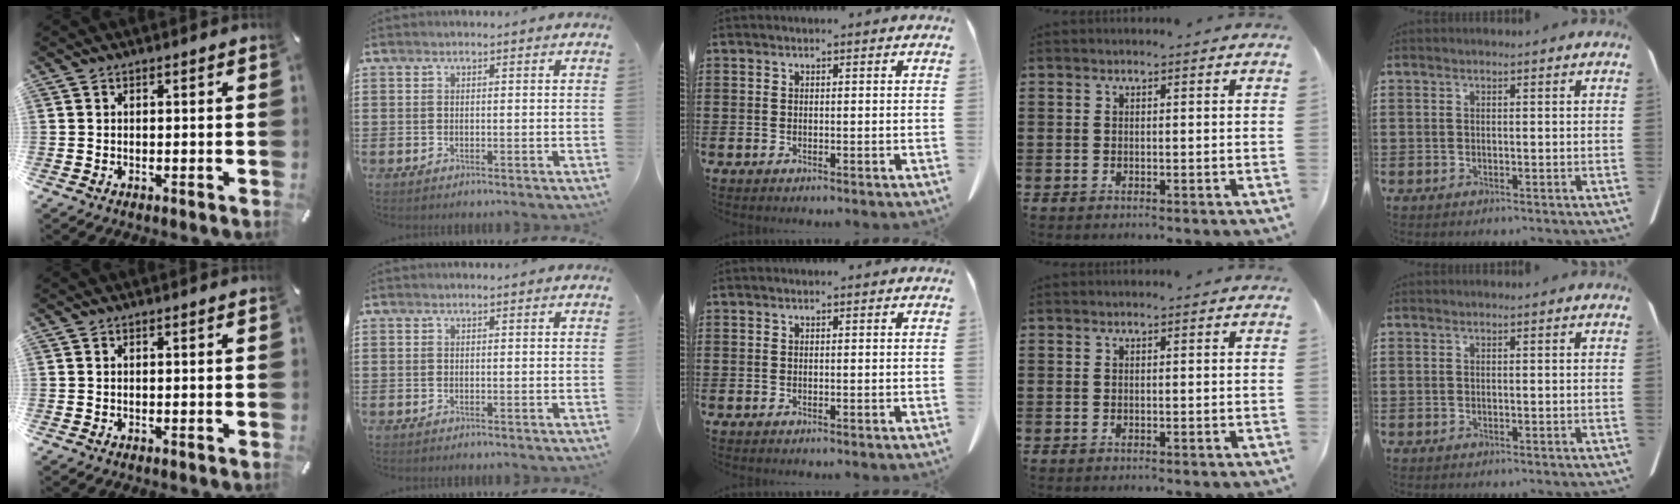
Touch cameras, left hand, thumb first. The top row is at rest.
{}